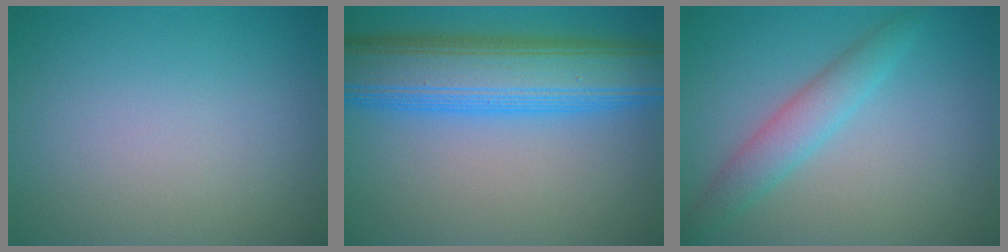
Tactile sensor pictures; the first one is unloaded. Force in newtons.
{"total": 10.4, "press": 10.4, "slide": 0.4}
{"total": 3.0, "press": 3.0, "slide": 0.1}